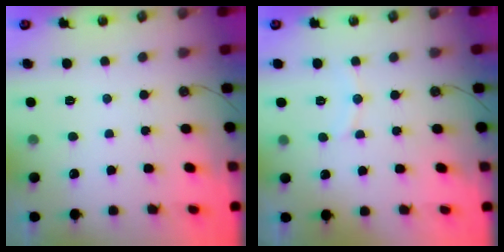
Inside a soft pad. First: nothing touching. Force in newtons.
{"total": 5.2, "press": 5.1, "slide": 0.7}